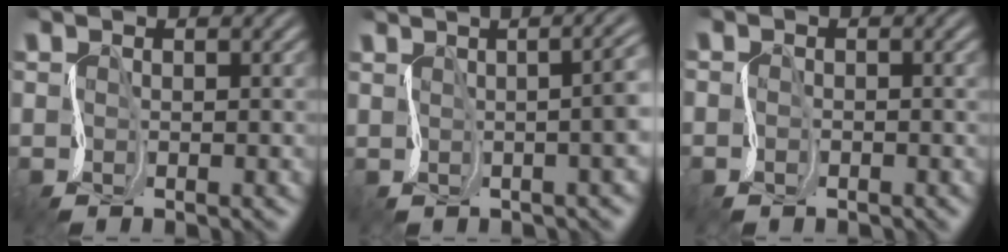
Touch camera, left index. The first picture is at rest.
{"total": 8.6, "force": [1.3, 4.1, 7.4], "torque": [-0.023, 0.038, -0.001]}
{"total": 0.5, "force": [-0.4, -0.1, -0.3], "torque": [-0.004, 0.004, -0.013]}